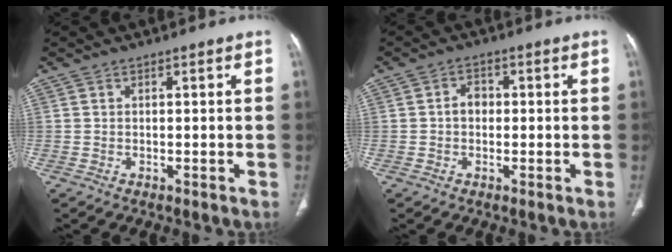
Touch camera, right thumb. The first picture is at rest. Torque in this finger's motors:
{"motor_torque": [-0.09, -0.14, 0.50, -0.22, -0.01]}